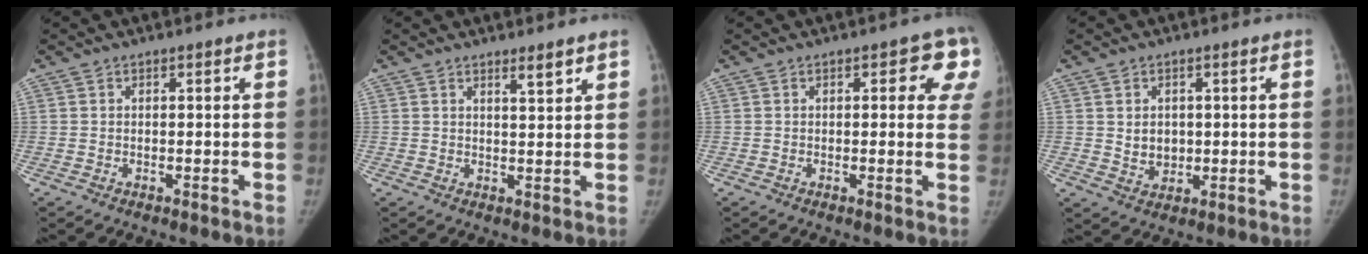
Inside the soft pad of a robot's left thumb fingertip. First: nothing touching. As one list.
[{"total": 2.7, "force": [2.0, 0.3, 1.8], "torque": [-0.024, -0.018, 0.033]}, {"total": 7.4, "force": [2.7, 3.4, 6.1], "torque": [-0.027, -0.004, 0.020]}, {"total": 4.3, "force": [0.5, 3.5, 2.5], "torque": [-0.022, -0.007, 0.019]}]